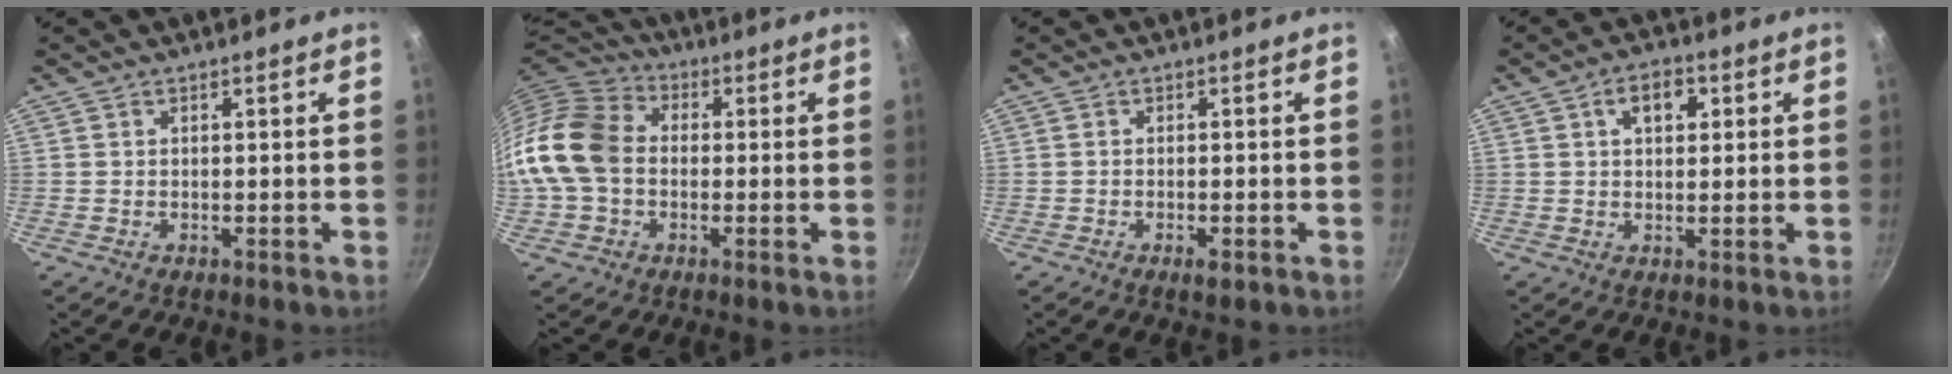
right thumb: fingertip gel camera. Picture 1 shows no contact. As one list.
[{"total": 14.6, "force": [-0.9, 11.1, 9.3], "torque": [-0.162, 0.029, -0.034]}, {"total": 1.8, "force": [-0.9, 0.6, 1.4], "torque": [-0.033, 0.002, -0.015]}, {"total": 5.6, "force": [1.8, 3.6, 4.0], "torque": [-0.041, 0.006, 0.023]}]